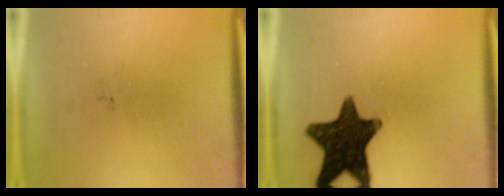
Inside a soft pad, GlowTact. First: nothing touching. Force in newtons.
{"total": 15.8}